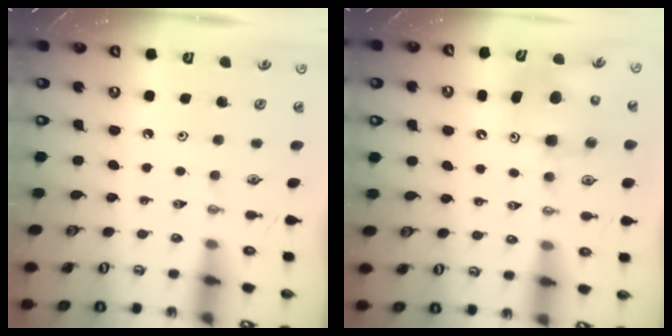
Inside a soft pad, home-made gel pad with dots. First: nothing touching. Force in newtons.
{"total": 8.0, "press": 7.6, "slide": 2.2}